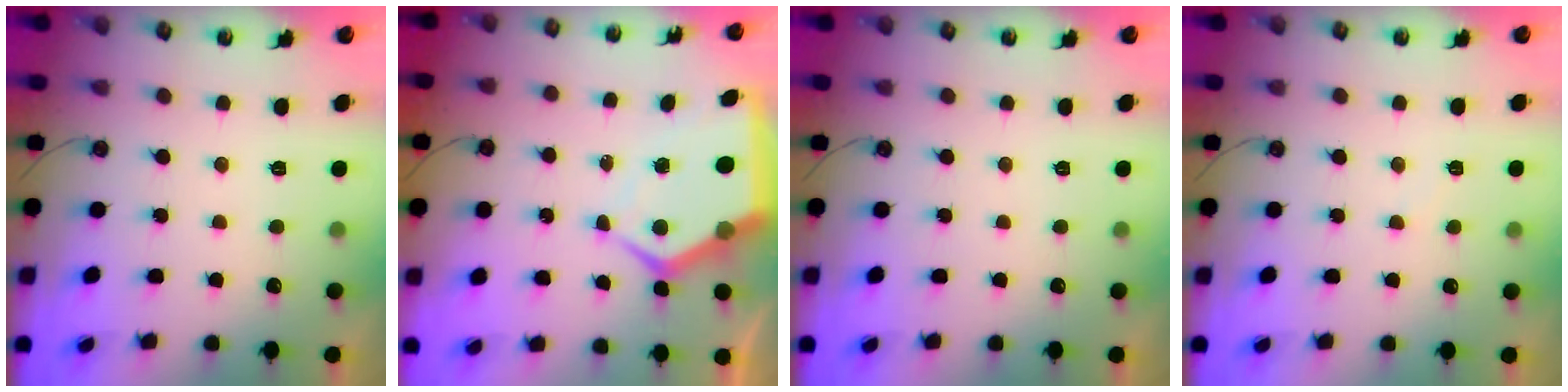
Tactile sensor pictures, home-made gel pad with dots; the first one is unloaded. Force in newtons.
{"total": 11.4, "press": 11.3, "slide": 1.3}
{"total": 0.0}
{"total": 5.4, "press": 5.4, "slide": 0.4}